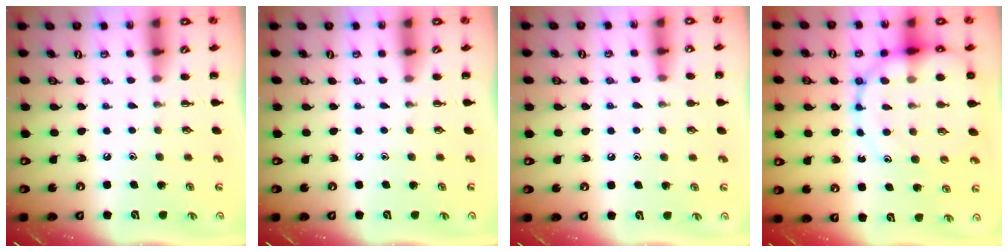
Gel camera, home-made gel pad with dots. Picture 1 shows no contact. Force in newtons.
{"total": 0.0}
{"total": 6.8, "press": 6.5, "slide": 2.0}
{"total": 17.1, "press": 16.8, "slide": 3.2}